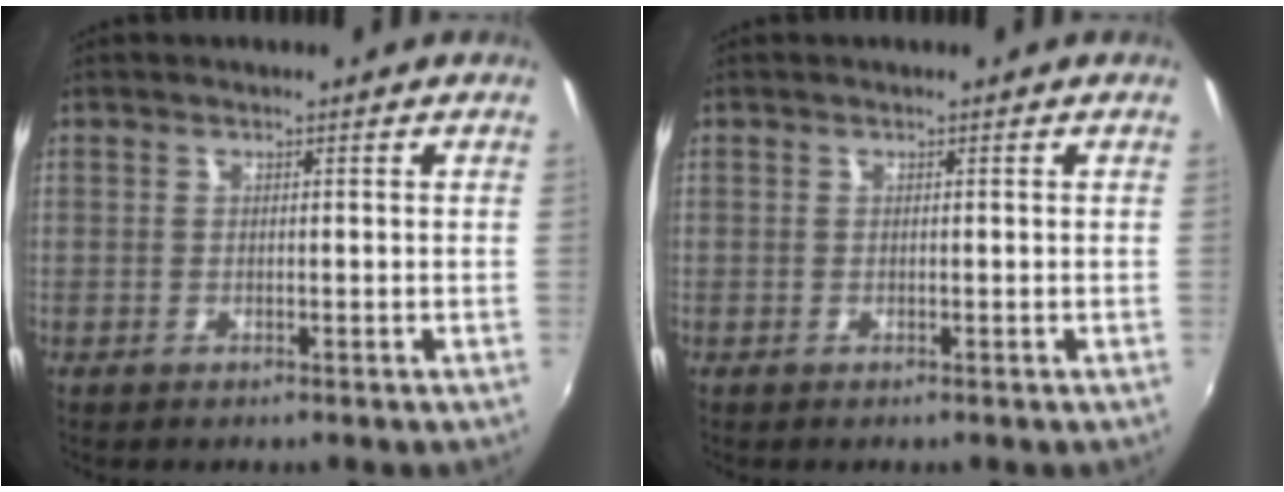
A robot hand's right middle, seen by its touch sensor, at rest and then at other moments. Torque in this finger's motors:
{"motor_torque": [-0.10, -0.03, -0.01, 0.00]}